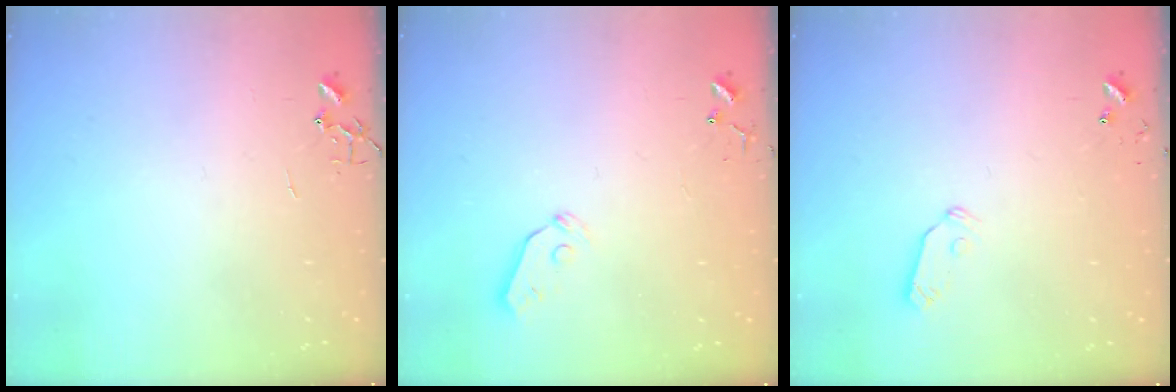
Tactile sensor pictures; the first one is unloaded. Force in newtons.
{"total": 3.8, "press": 3.8, "slide": 0.3}
{"total": 5.6, "press": 5.6, "slide": 0.3}